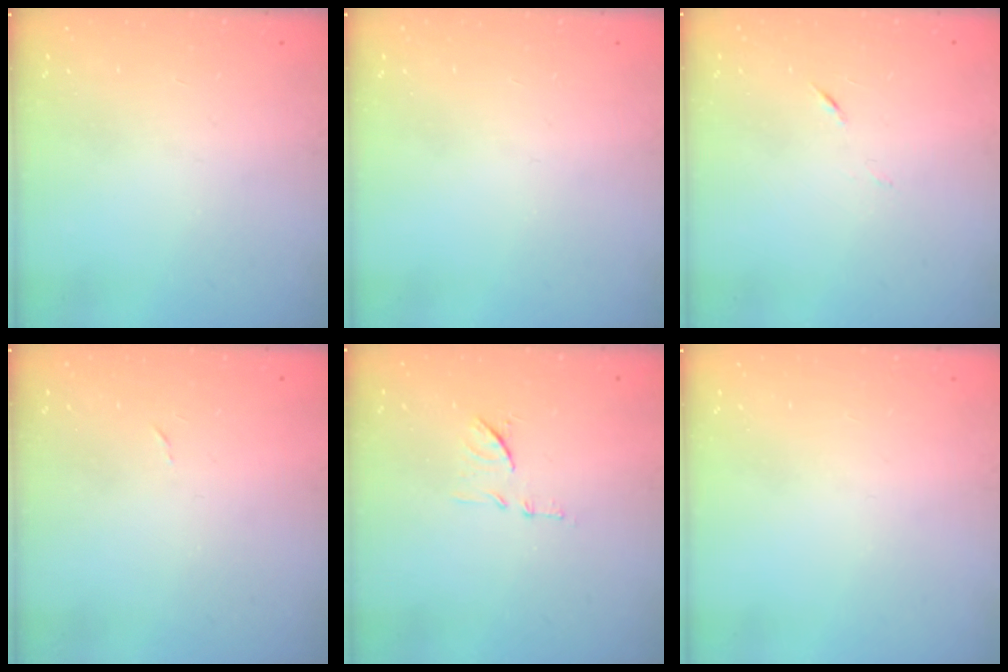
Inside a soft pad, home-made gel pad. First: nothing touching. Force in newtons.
{"total": 0.0}
{"total": 4.0, "press": 3.9, "slide": 0.8}
{"total": 2.4, "press": 2.4, "slide": 0.4}
{"total": 8.7, "press": 8.7, "slide": 0.3}
{"total": 0.0}